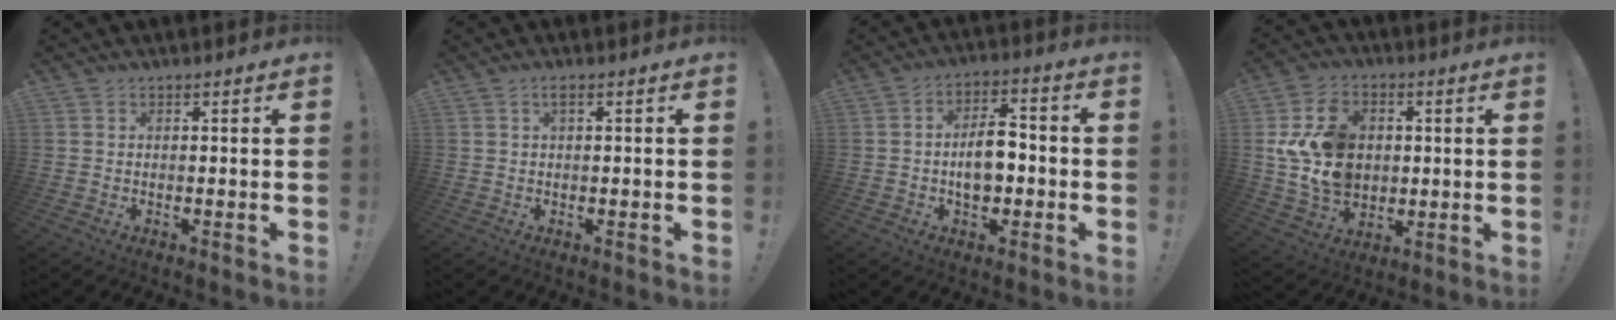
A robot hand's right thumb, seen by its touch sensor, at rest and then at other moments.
{"total": 1.4, "force": [0.6, 0.0, 1.2], "torque": [-0.019, 0.001, 0.008]}
{"total": 9.5, "force": [-1.3, 6.0, 7.2], "torque": [-0.119, 0.012, -0.026]}
{"total": 16.4, "force": [2.3, 12.6, 10.3], "torque": [-0.191, -0.010, 0.045]}